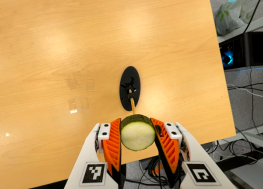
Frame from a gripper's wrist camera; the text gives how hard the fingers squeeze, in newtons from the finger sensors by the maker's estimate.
{"total": 12.2, "left": 11.0, "right": 13.4}